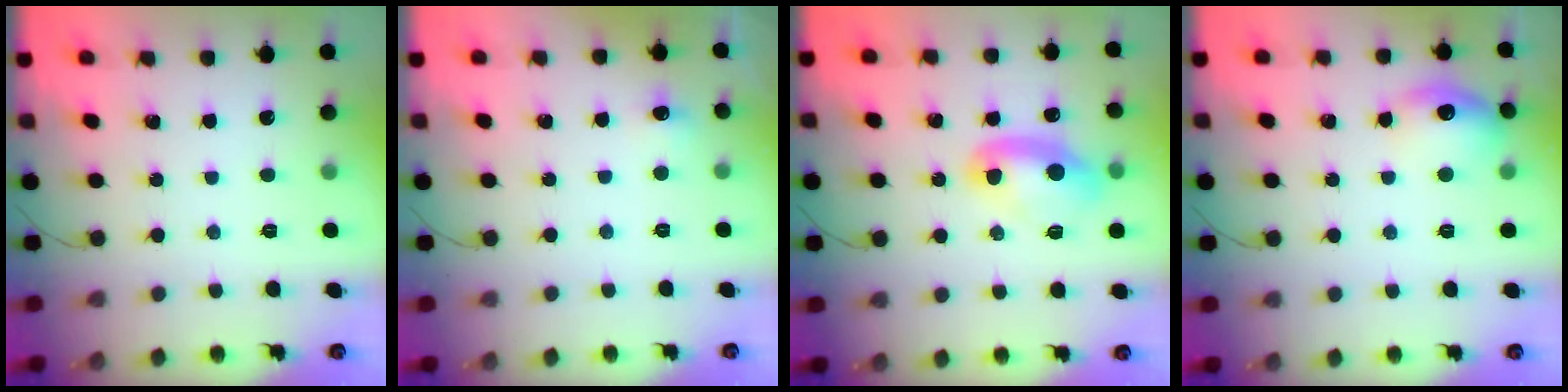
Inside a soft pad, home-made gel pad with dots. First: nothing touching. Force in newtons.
{"total": 4.6, "press": 4.4, "slide": 1.2}
{"total": 14.4, "press": 10.9, "slide": 9.5}
{"total": 11.7, "press": 11.6, "slide": 0.7}